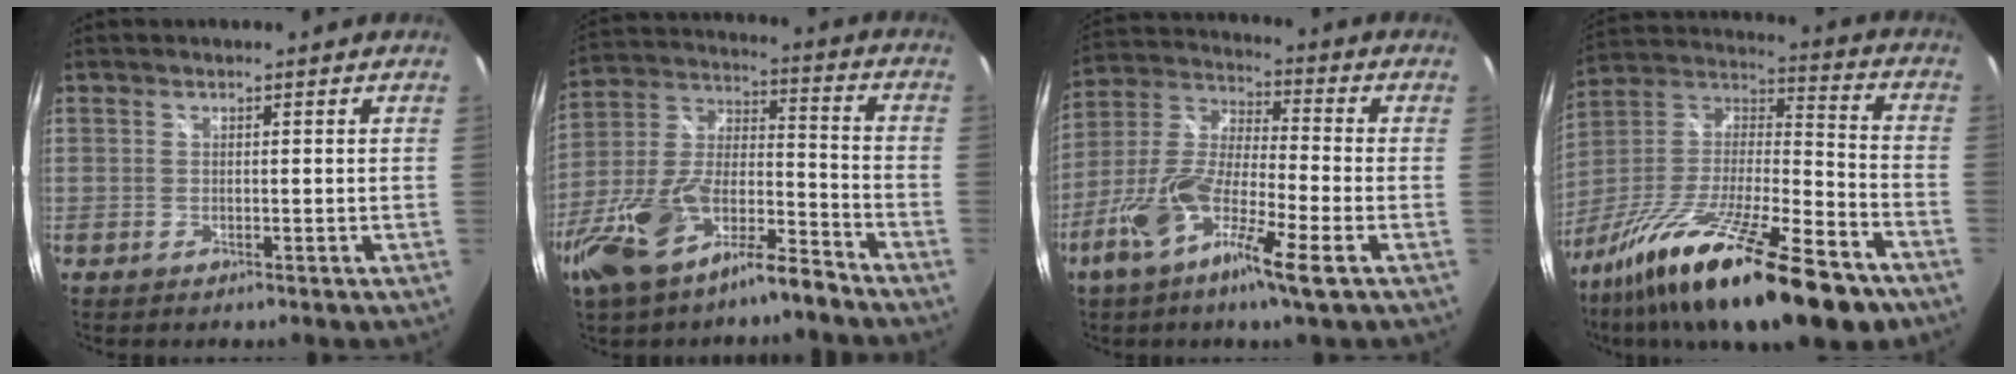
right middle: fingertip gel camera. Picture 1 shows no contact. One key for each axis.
{"total": 18.4, "fx": -12.3, "fy": 6.4, "fz": 12.1, "tx": -0.252, "ty": -0.004, "tz": -0.224}
{"total": 14.4, "fx": -7.2, "fy": 2.2, "fz": 12.2, "tx": -0.256, "ty": -0.015, "tz": -0.147}
{"total": 29.5, "fx": -18.2, "fy": 7.4, "fz": 22.0, "tx": -0.392, "ty": -0.041, "tz": -0.303}